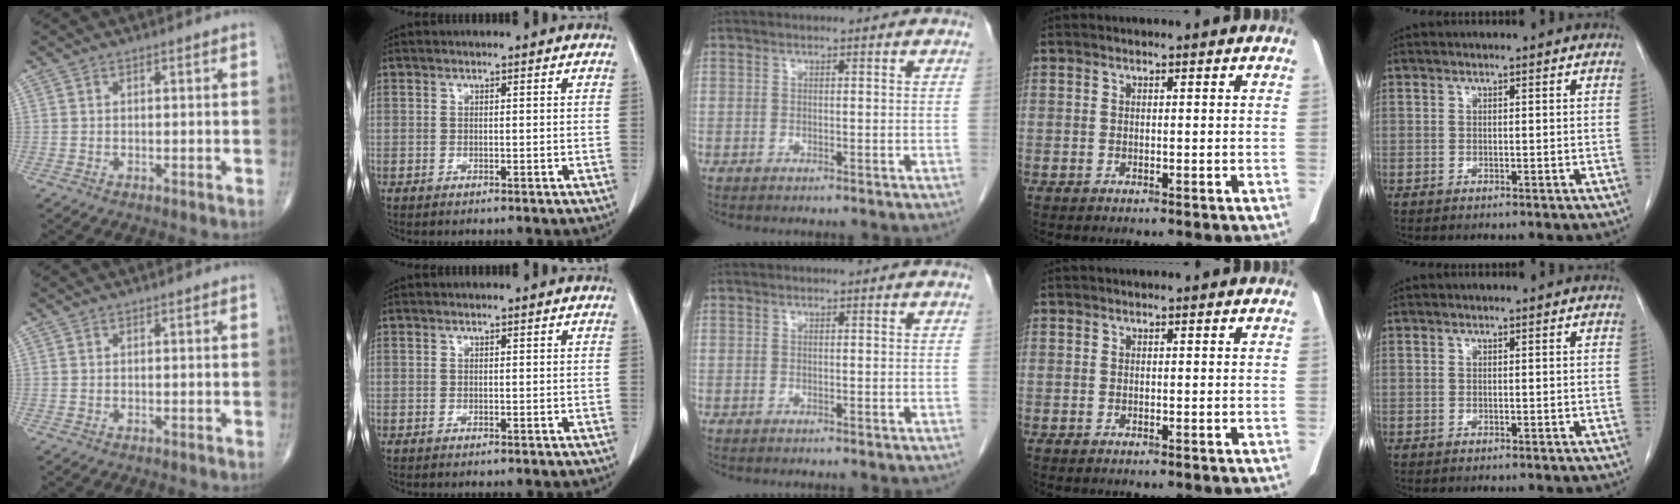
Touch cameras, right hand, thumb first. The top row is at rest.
{}